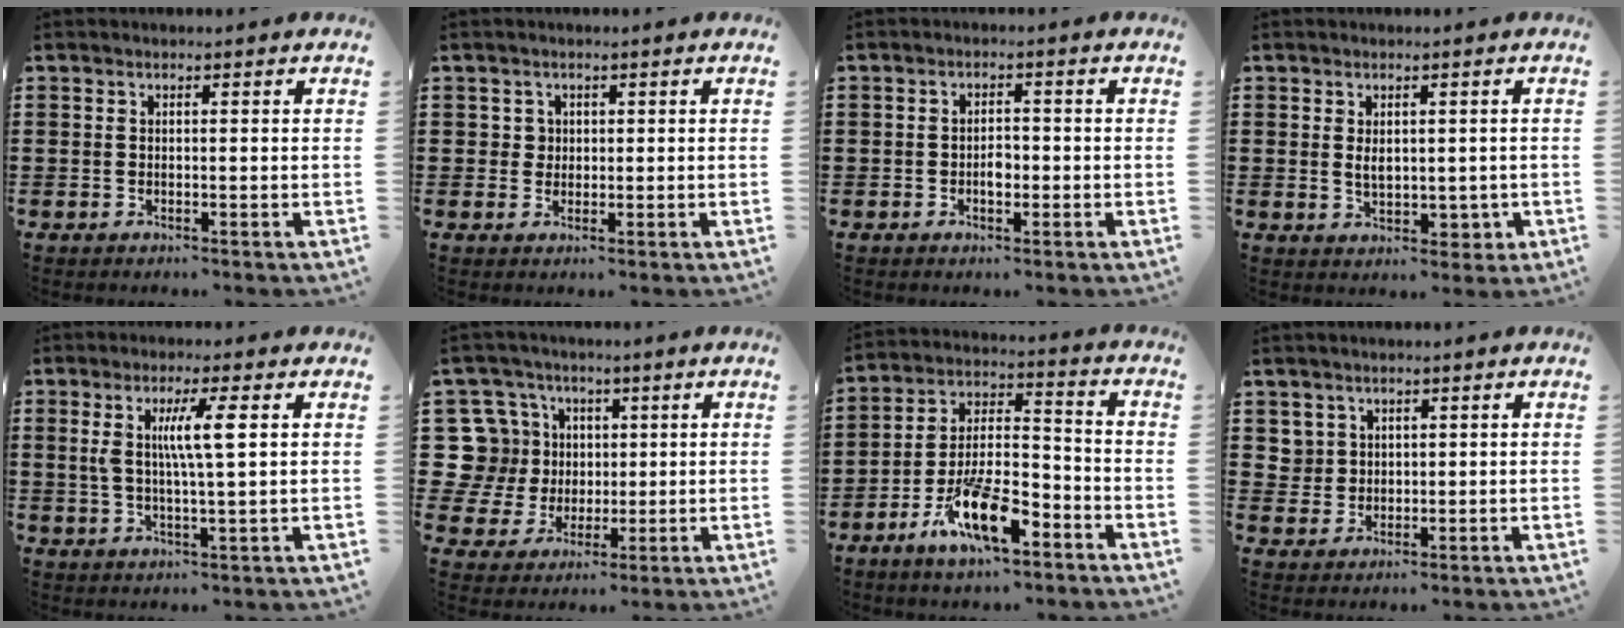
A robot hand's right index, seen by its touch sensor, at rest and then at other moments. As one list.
[{"total": 1.7, "force": [0.4, 1.6, 0.5], "torque": [-0.015, 0.008, 0.007]}, {"total": 2.2, "force": [-0.6, 1.1, 1.8], "torque": [-0.035, 0.002, -0.010]}, {"total": 3.4, "force": [0.3, 2.2, 2.6], "torque": [-0.038, 0.001, 0.002]}, {"total": 6.2, "force": [1.5, 0.5, 6.0], "torque": [-0.118, -0.001, 0.020]}, {"total": 11.1, "force": [2.4, 10.4, 3.1], "torque": [-0.120, 0.006, 0.051]}, {"total": 12.5, "force": [-7.4, 4.4, 9.0], "torque": [-0.172, 0.016, -0.135]}, {"total": 3.0, "force": [1.4, 2.6, 0.3], "torque": [-0.018, 0.010, 0.027]}]